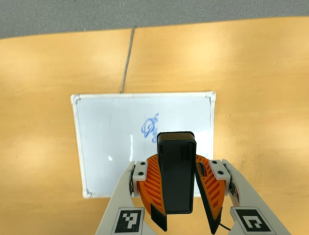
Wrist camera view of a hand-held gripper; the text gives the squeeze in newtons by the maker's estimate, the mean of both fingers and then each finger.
{"total": 10.6, "left": 10.6, "right": 10.5}